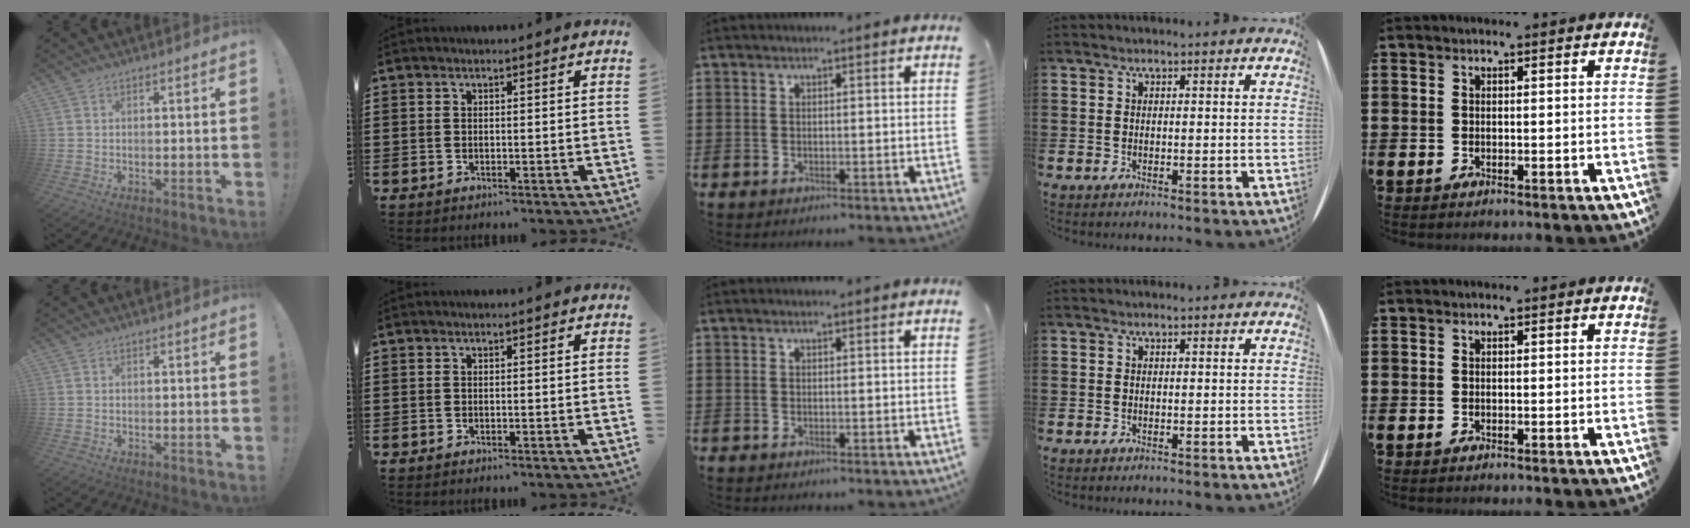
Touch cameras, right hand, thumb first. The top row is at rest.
{}